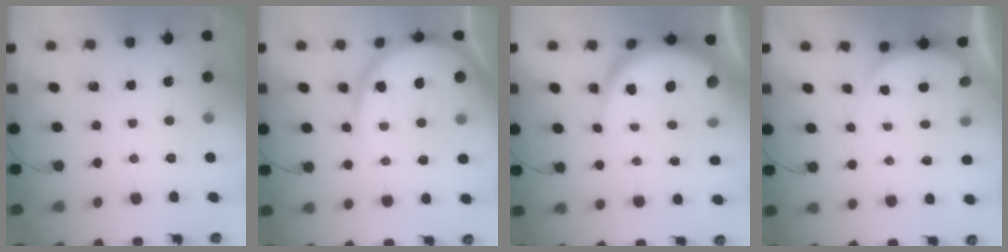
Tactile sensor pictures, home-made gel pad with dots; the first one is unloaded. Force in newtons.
{"total": 13.0, "press": 13.0, "slide": 0.8}
{"total": 8.0, "press": 8.0, "slide": 0.4}
{"total": 2.6, "press": 2.6, "slide": 0.6}